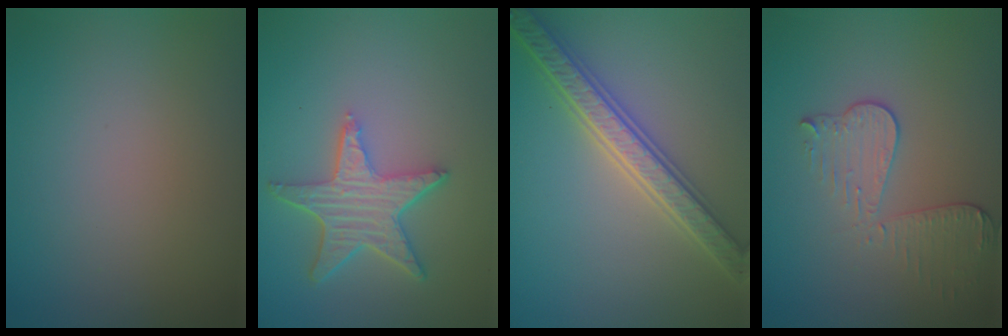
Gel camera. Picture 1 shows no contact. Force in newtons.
{"total": 5.1, "press": 4.1, "slide": 3.1}
{"total": 5.5, "press": 5.4, "slide": 1.1}
{"total": 3.4, "press": 3.0, "slide": 1.6}